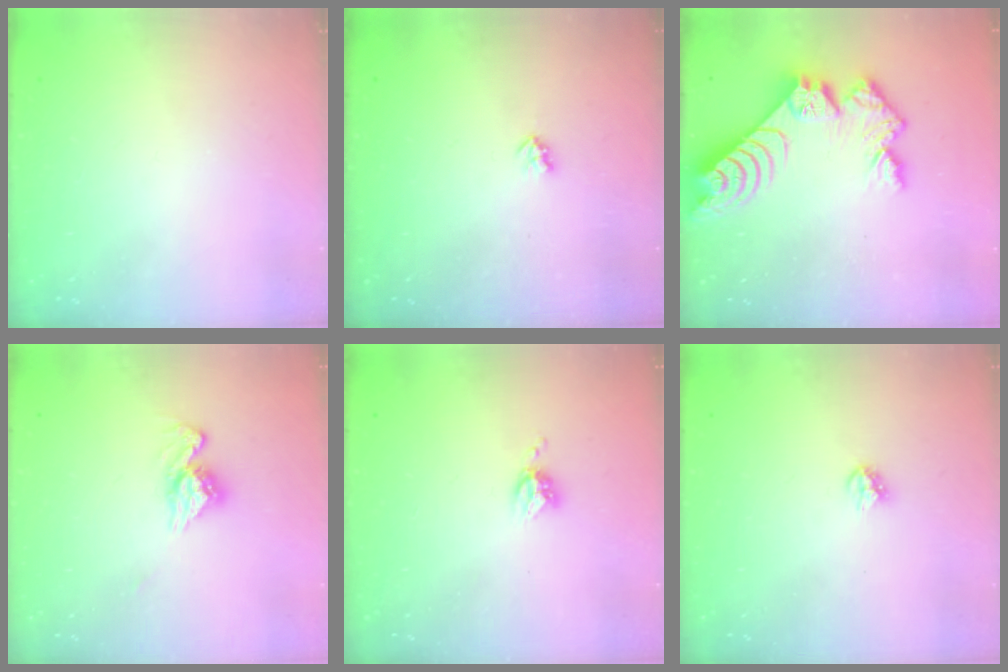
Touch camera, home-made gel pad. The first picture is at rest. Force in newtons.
{"total": 2.4, "press": 2.4, "slide": 0.4}
{"total": 12.3, "press": 12.3, "slide": 1.1}
{"total": 9.7, "press": 9.7, "slide": 0.8}
{"total": 4.3, "press": 4.2, "slide": 0.6}
{"total": 3.4, "press": 3.4, "slide": 0.1}